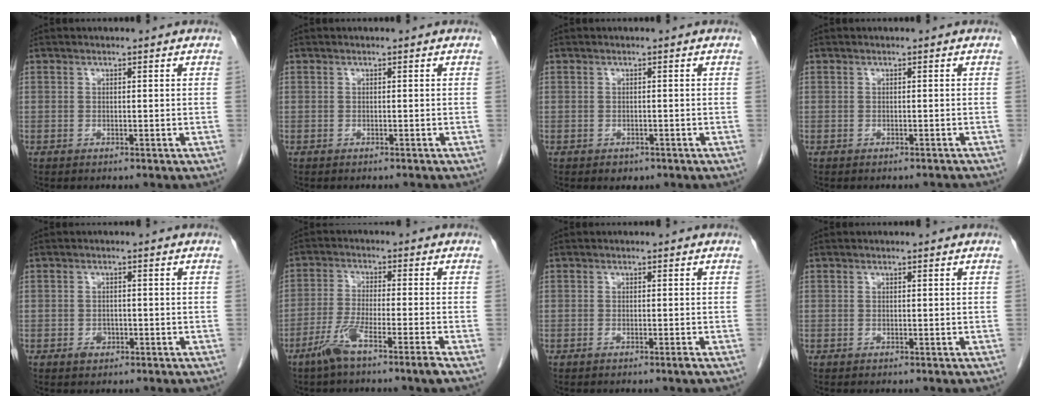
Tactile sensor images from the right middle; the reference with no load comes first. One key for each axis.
{"total": 0.7, "fx": -0.7, "fy": -0.1, "fz": 0.1, "tx": -0.003, "ty": -0.001, "tz": -0.011}
{"total": 1.3, "fx": -0.8, "fy": 0.9, "fz": 0.5, "tx": -0.008, "ty": 0.001, "tz": -0.005}
{"total": 1.3, "fx": -1.2, "fy": 0.1, "fz": 0.1, "tx": -0.005, "ty": -0.003, "tz": -0.016}
{"total": 1.7, "fx": -0.8, "fy": 1.3, "fz": 0.9, "tx": -0.012, "ty": 0.004, "tz": -0.008}
{"total": 6.5, "fx": -4.2, "fy": -0.6, "fz": 4.9, "tx": -0.093, "ty": -0.012, "tz": -0.086}
{"total": 0.8, "fx": -0.5, "fy": -0.2, "fz": 0.5, "tx": -0.008, "ty": 0.001, "tz": -0.011}
{"total": 0.0}